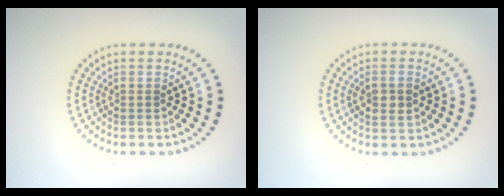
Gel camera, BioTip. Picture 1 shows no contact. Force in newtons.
{"total": 1.7, "press": 1.7, "slide": 0.2}